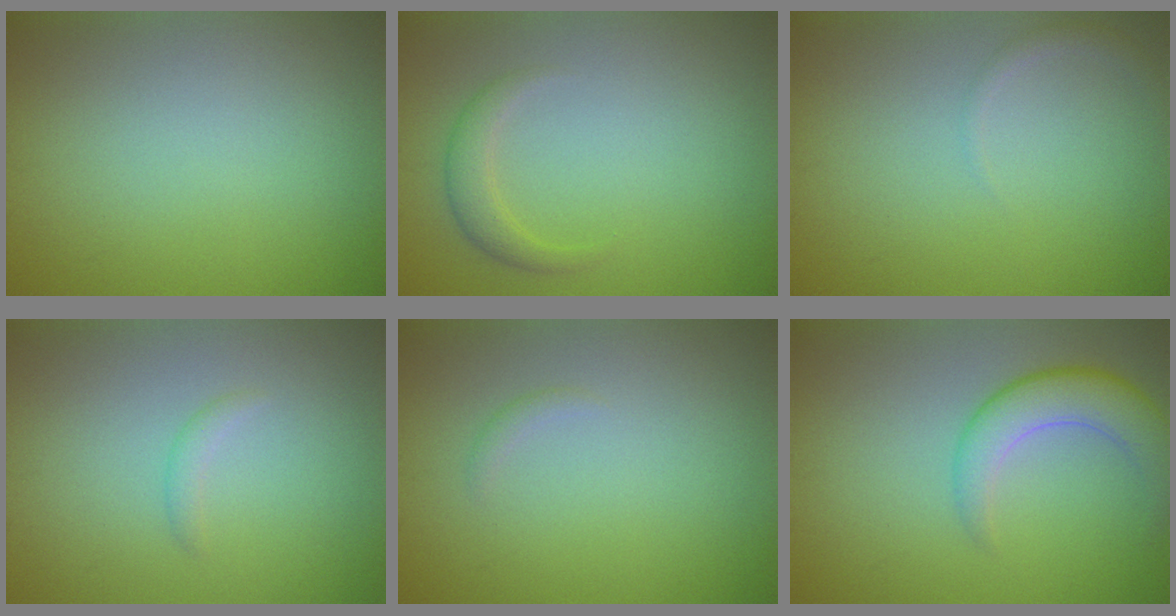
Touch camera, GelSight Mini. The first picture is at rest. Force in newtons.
{"total": 1.8, "press": 1.8, "slide": 0.1}
{"total": 0.8, "press": 0.8, "slide": 0.1}
{"total": 0.9, "press": 0.9, "slide": 0.0}
{"total": 0.6, "press": 0.5, "slide": 0.1}
{"total": 4.3, "press": 4.3, "slide": 0.3}